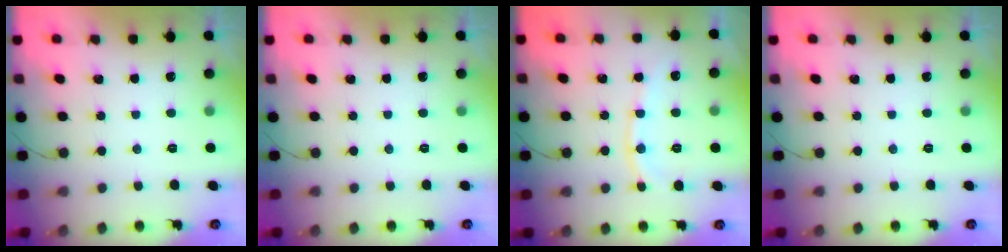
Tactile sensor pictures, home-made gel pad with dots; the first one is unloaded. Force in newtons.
{"total": 0.0}
{"total": 8.5, "press": 8.4, "slide": 1.2}
{"total": 0.0}